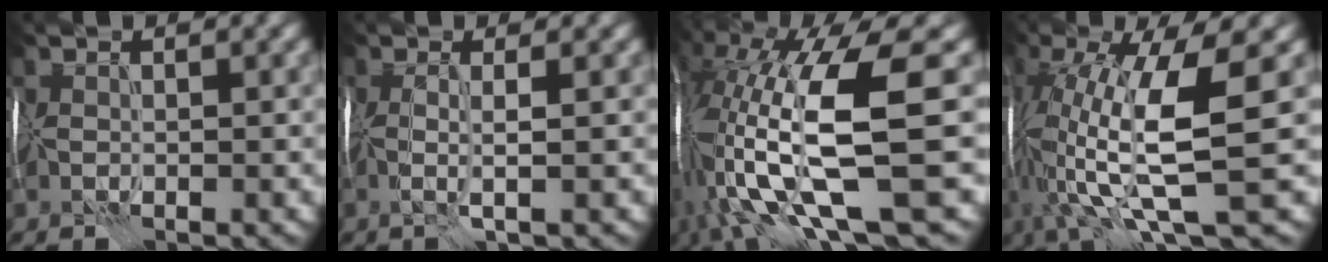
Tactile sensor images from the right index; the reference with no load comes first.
{"total": 2.0, "force": [-0.1, 0.3, 2.0], "torque": [-0.030, 0.001, -0.004]}
{"total": 15.5, "force": [-1.3, 4.5, 14.7], "torque": [-0.292, -0.002, -0.005]}
{"total": 13.2, "force": [0.2, 3.8, 12.6], "torque": [-0.242, -0.012, 0.018]}